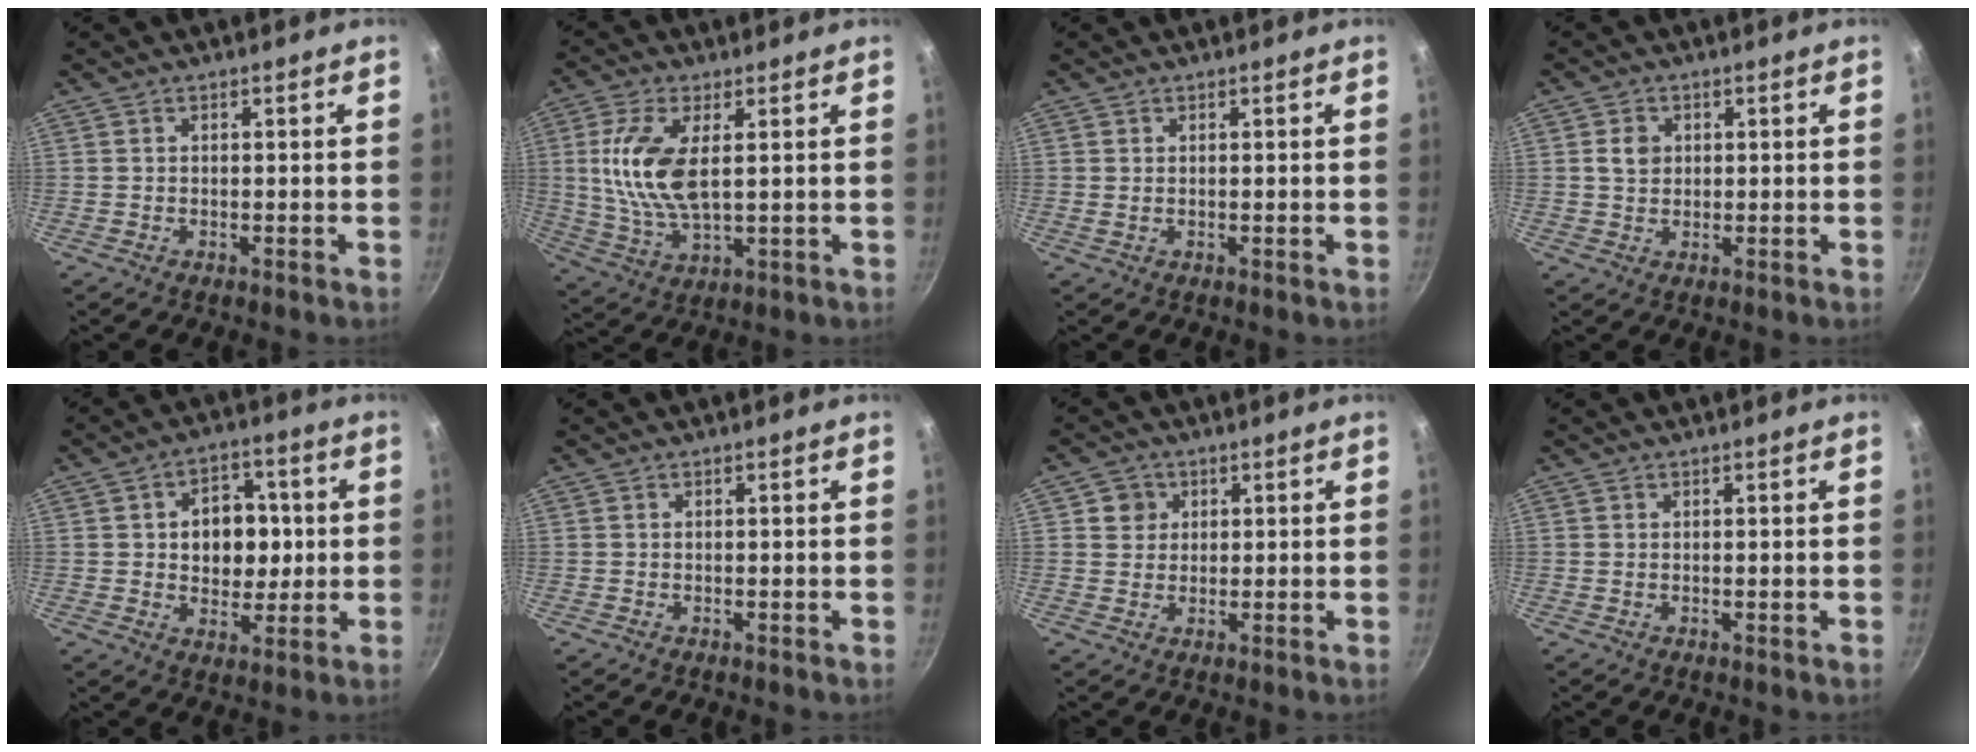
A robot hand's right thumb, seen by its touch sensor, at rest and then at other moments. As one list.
[{"total": 12.1, "force": [2.1, 5.5, 10.6], "torque": [-0.213, -0.007, 0.047]}, {"total": 0.5, "force": [0.2, 0.0, 0.5], "torque": [-0.009, -0.002, 0.004]}, {"total": 3.3, "force": [0.7, 2.8, 1.7], "torque": [-0.018, 0.002, 0.011]}, {"total": 10.7, "force": [1.1, 8.0, 6.9], "torque": [-0.059, 0.004, 0.014]}, {"total": 0.0}, {"total": 3.7, "force": [1.2, 3.5, 0.6], "torque": [0.018, 0.003, 0.014]}, {"total": 0.0}]